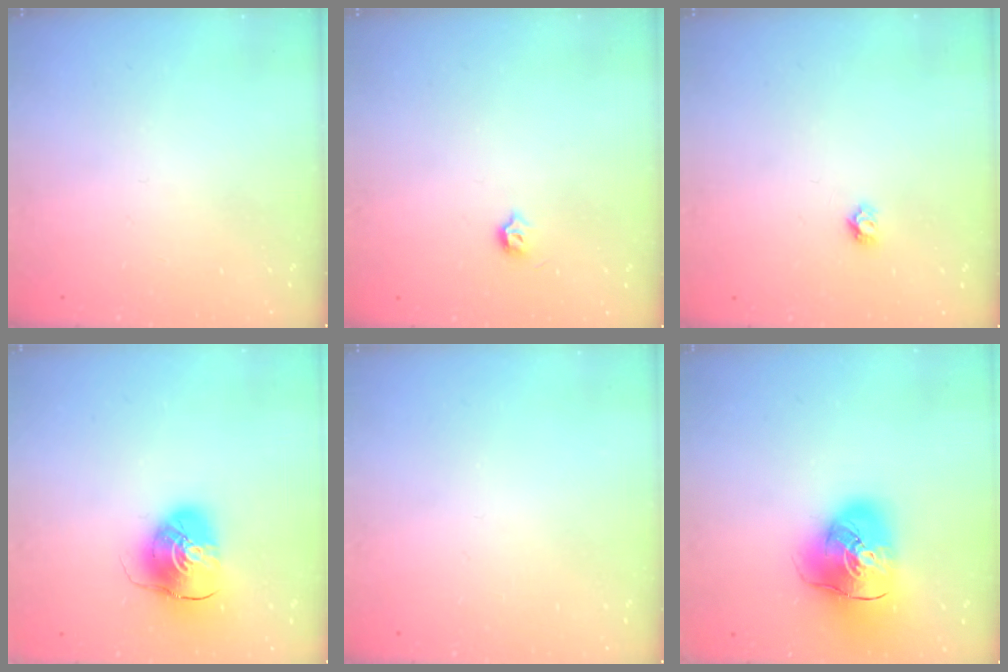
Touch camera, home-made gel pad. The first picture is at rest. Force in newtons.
{"total": 3.7, "press": 3.6, "slide": 0.6}
{"total": 3.8, "press": 3.8, "slide": 0.3}
{"total": 9.4, "press": 9.3, "slide": 1.3}
{"total": 0.0}
{"total": 15.3, "press": 15.2, "slide": 2.2}